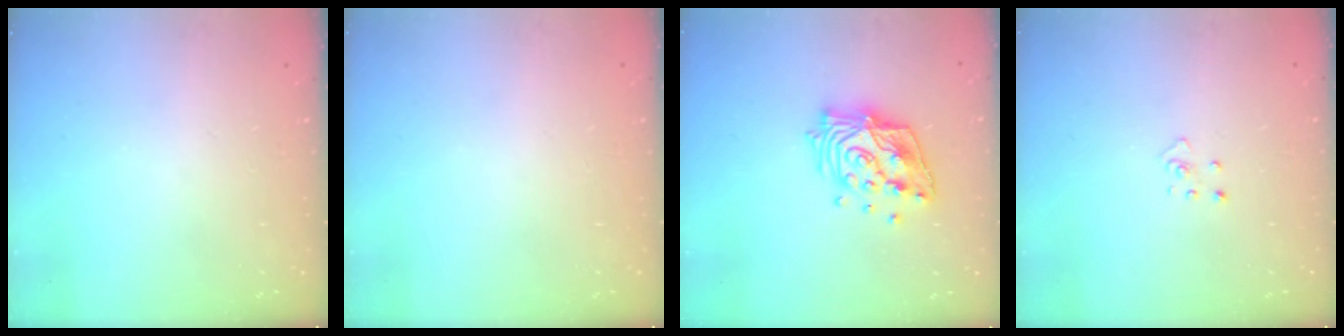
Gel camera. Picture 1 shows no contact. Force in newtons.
{"total": 0.0}
{"total": 15.5, "press": 15.5, "slide": 1.2}
{"total": 2.9, "press": 2.9, "slide": 0.2}